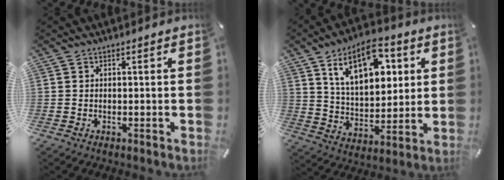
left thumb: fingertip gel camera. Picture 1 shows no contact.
{"total": 16.6, "force": [8.1, 9.3, 11.2], "torque": [-0.177, -0.014, 0.140]}